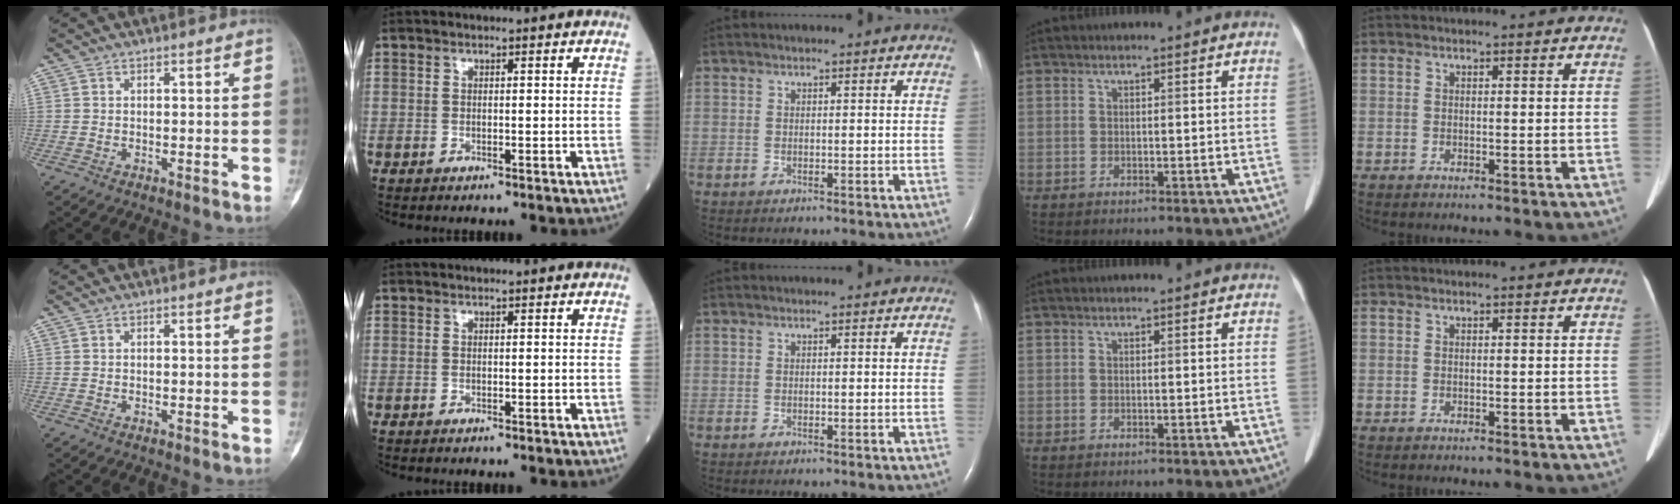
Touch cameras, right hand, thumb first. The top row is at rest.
{}